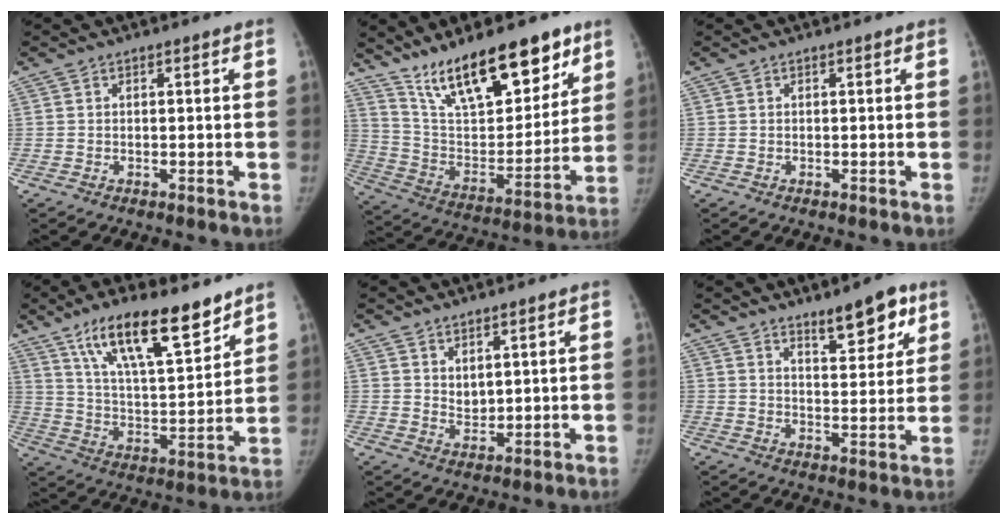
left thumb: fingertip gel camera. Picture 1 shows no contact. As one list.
[{"total": 23.4, "force": [16.1, 8.7, 14.6], "torque": [-0.188, -0.069, 0.279]}, {"total": 0.0}, {"total": 17.5, "force": [11.8, 4.9, 11.9], "torque": [-0.174, -0.060, 0.211]}, {"total": 3.3, "force": [2.0, 1.7, 2.0], "torque": [-0.024, -0.022, 0.044]}, {"total": 9.1, "force": [6.1, 3.1, 6.0], "torque": [-0.061, -0.038, 0.092]}]